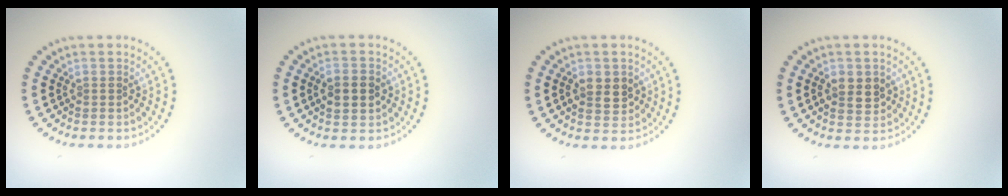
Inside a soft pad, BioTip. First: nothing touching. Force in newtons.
{"total": 3.2, "press": 3.2, "slide": 0.2}
{"total": 2.7, "press": 2.7, "slide": 0.4}
{"total": 2.7, "press": 2.7, "slide": 0.4}